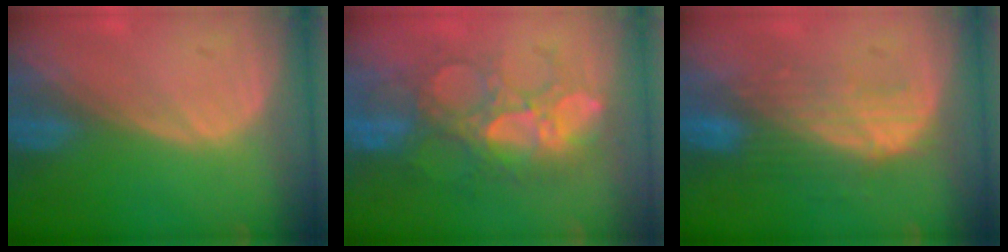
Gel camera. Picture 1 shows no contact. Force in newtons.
{"total": 9.3, "press": 9.1, "slide": 2.1}
{"total": 7.2, "press": 7.0, "slide": 1.5}